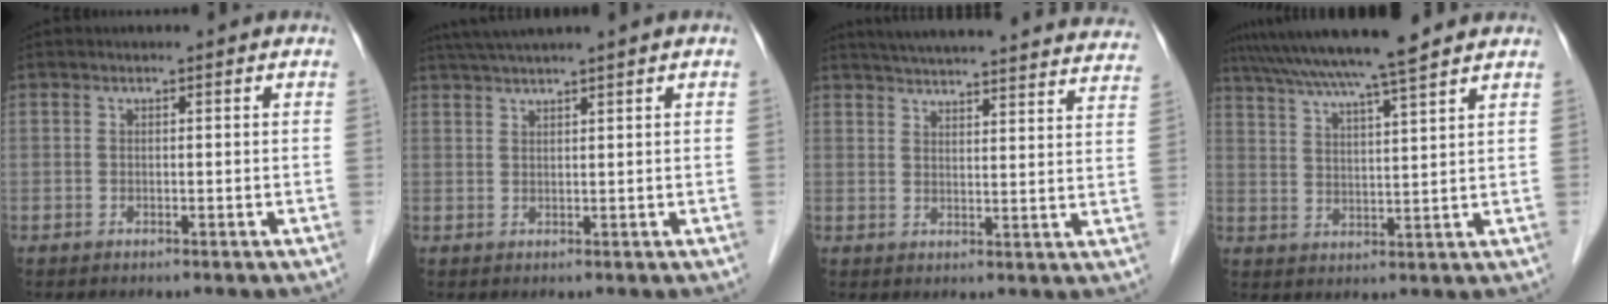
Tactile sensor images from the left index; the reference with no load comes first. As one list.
[{"total": 5.3, "force": [4.2, -1.1, 3.0], "torque": [-0.054, 0.030, 0.079]}, {"total": 29.9, "force": [28.1, 3.1, 9.9], "torque": [-0.159, -0.047, 0.337]}, {"total": 13.2, "force": [11.5, -0.8, 6.5], "torque": [-0.116, 0.024, 0.175]}]